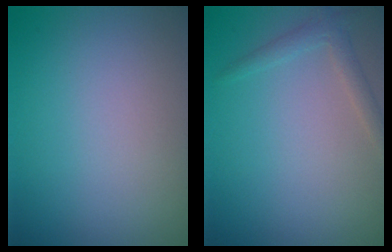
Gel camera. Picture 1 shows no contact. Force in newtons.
{"total": 1.6, "press": 1.6, "slide": 0.1}